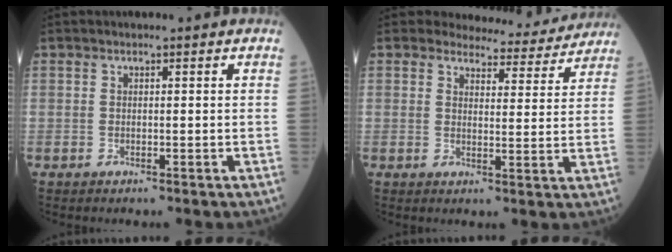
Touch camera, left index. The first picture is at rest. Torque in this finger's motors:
{"motor_torque": [0.63, -0.93, -0.11, -0.04]}